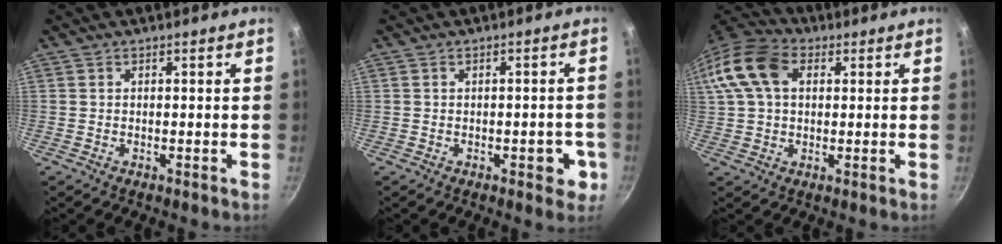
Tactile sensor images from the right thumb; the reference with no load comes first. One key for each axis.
{"total": 4.7, "fx": -1.6, "fy": 2.4, "fz": 3.7, "tx": -0.021, "ty": 0.010, "tz": -0.020}
{"total": 14.9, "fx": 4.1, "fy": 10.0, "fz": 10.3, "tx": -0.203, "ty": 0.026, "tz": 0.061}